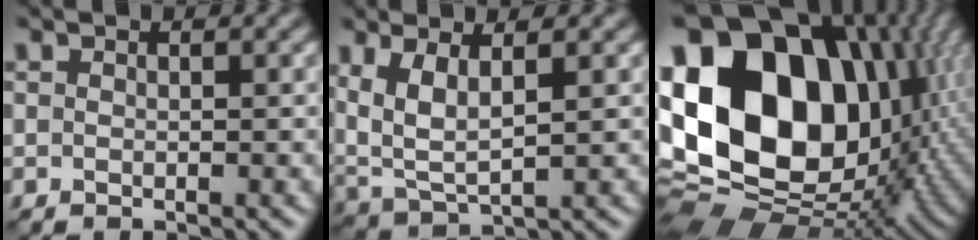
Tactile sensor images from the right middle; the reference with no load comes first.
{"total": 5.0, "force": [1.9, 2.1, 4.1], "torque": [-0.095, -0.005, 0.043]}
{"total": 21.9, "force": [3.7, 16.0, 14.6], "torque": [-0.302, 0.010, 0.080]}